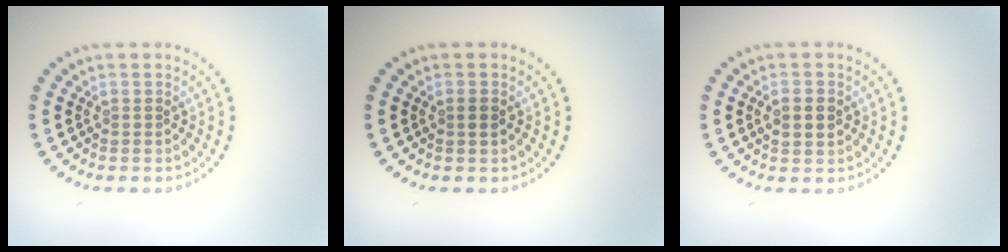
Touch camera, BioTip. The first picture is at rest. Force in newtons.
{"total": 0.8, "press": 0.8, "slide": 0.2}
{"total": 2.0, "press": 2.0, "slide": 0.2}